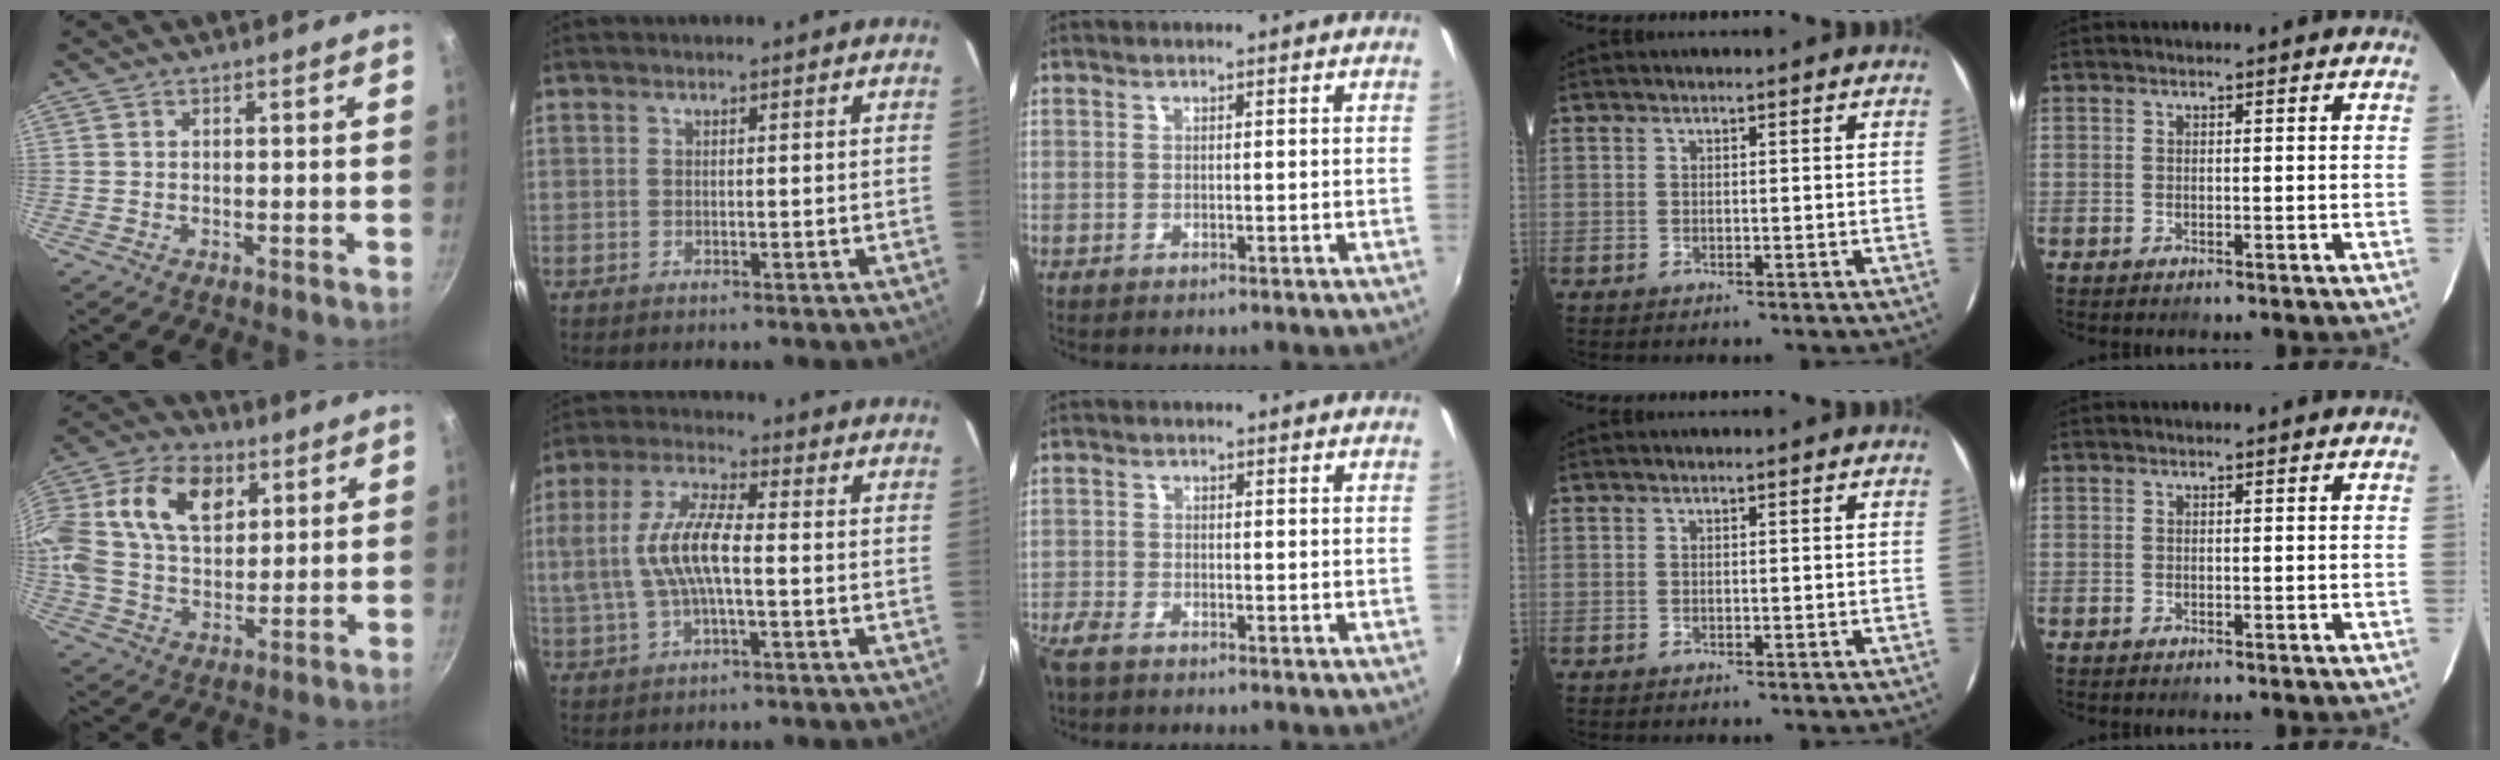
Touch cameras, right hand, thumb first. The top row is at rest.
{"thumb": {"total": 24.6, "force": [8.3, 16.5, 16.2], "torque": [-0.336, 0.022, 0.136]}, "index": {"total": 10.6, "force": [-0.6, 3.4, 10.0], "torque": [-0.203, 0.007, -0.008]}, "middle": {"total": 4.1, "force": [-3.3, 1.3, 2.0], "torque": [-0.056, -0.014, -0.069]}}